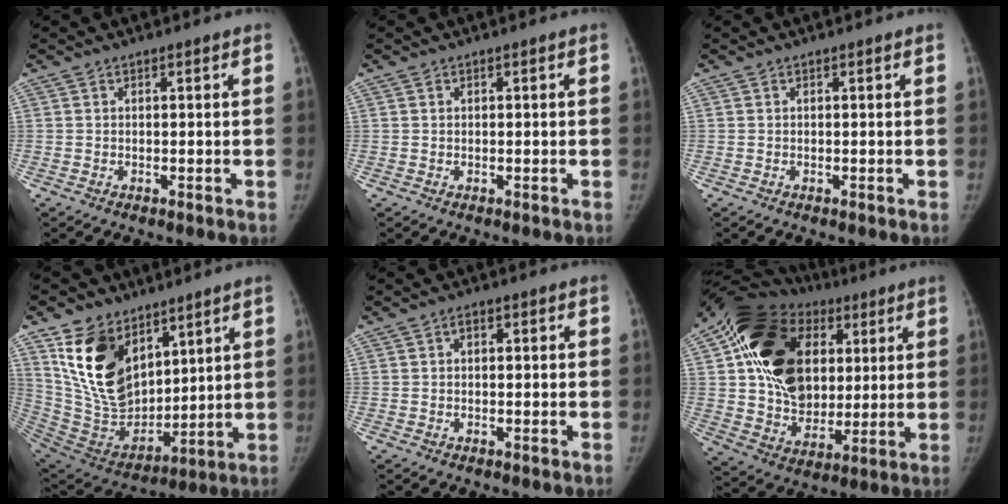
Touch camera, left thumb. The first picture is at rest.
{"total": 0.0}
{"total": 0.0}
{"total": 19.9, "force": [9.6, 12.5, 12.1], "torque": [-0.185, -0.053, 0.198]}
{"total": 2.1, "force": [0.0, 1.4, 1.5], "torque": [-0.013, 0.005, -0.006]}
{"total": 26.5, "force": [6.4, 19.5, 16.8], "torque": [-0.276, 0.008, 0.112]}